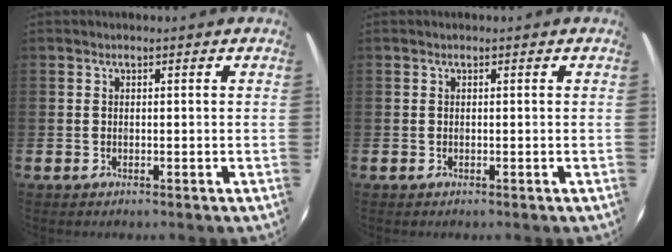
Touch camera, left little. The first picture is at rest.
{"total": 0.0}